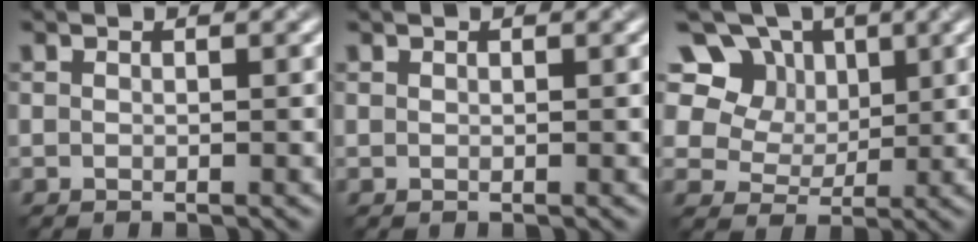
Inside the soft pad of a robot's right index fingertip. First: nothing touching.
{"total": 0.0}
{"total": 14.7, "force": [7.0, 10.8, 7.0], "torque": [-0.165, 0.050, 0.118]}